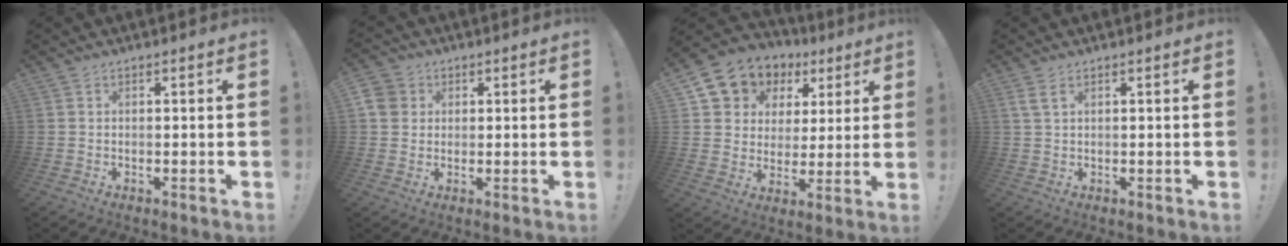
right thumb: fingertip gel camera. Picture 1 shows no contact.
{"total": 5.9, "force": [1.7, 5.3, 1.9], "torque": [-0.035, 0.001, 0.032]}
{"total": 9.8, "force": [4.9, 8.1, 2.6], "torque": [-0.051, -0.036, 0.101]}
{"total": 2.8, "force": [1.4, 1.0, 2.2], "torque": [-0.048, 0.002, 0.028]}